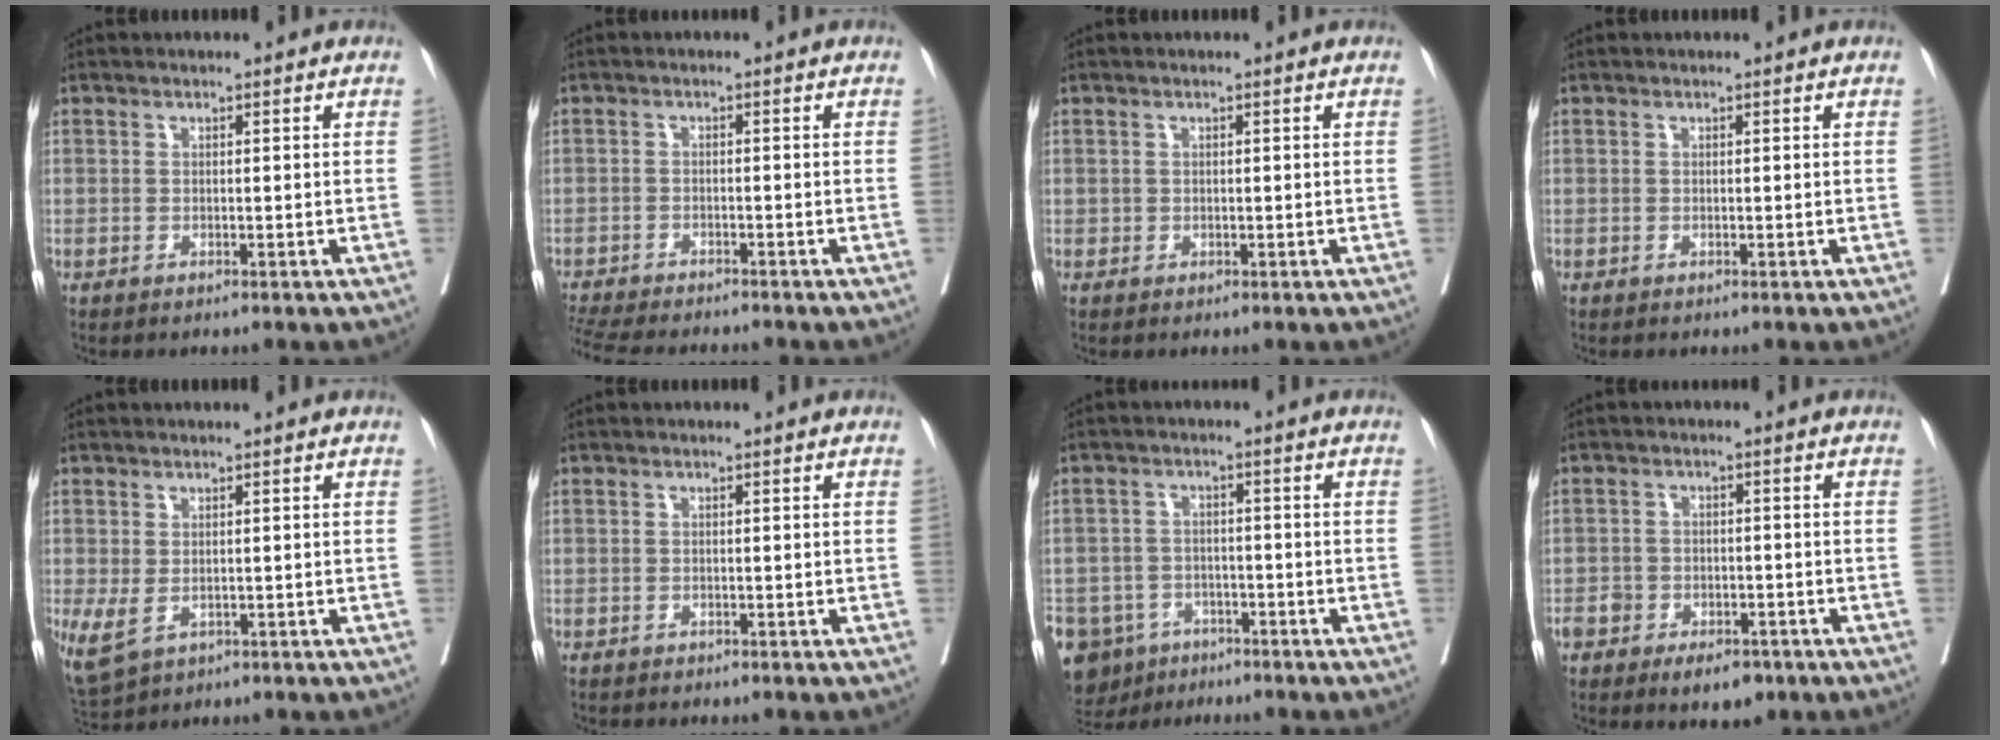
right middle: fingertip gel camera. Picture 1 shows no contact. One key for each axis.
{"total": 11.8, "fx": -10.5, "fy": 1.9, "fz": 4.9, "tx": -0.088, "ty": -0.015, "tz": -0.154}
{"total": 0.0}
{"total": 0.0}
{"total": 4.7, "fx": -1.0, "fy": 2.9, "fz": 3.6, "tx": -0.076, "ty": -0.013, "tz": -0.005}
{"total": 0.6, "fx": -0.6, "fy": 0.2, "fz": 0.1, "tx": -0.007, "ty": 0.000, "tz": -0.013}
{"total": 13.1, "fx": -8.1, "fy": 9.6, "fz": 3.8, "tx": -0.109, "ty": 0.001, "tz": -0.116}
{"total": 7.3, "fx": -4.8, "fy": 4.1, "fz": 3.7, "tx": -0.046, "ty": 0.006, "tz": -0.068}